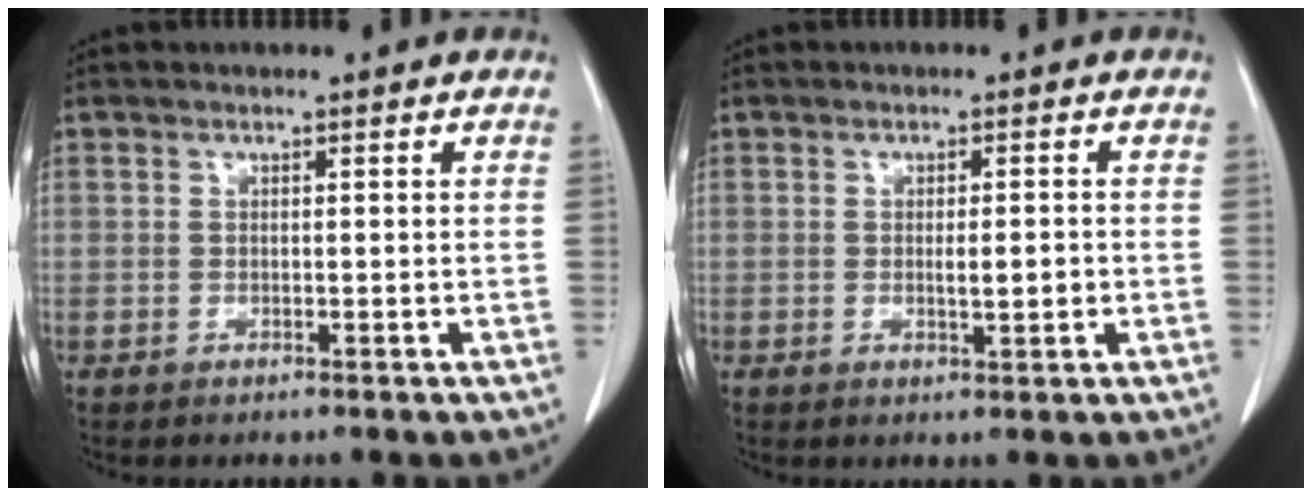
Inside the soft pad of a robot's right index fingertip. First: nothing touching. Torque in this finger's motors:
{"motor_torque": [0.43, -0.05, 0.20, 0.04]}